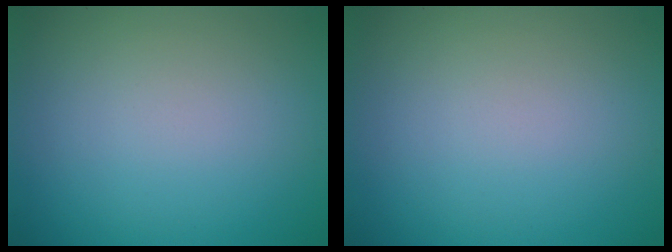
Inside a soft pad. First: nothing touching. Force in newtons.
{"total": 0.0}